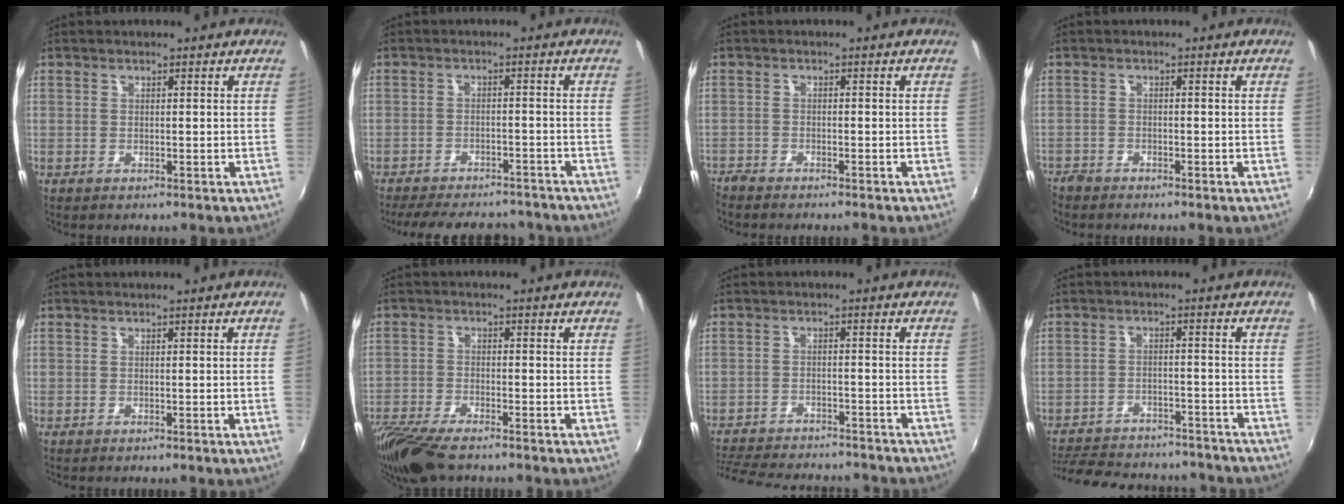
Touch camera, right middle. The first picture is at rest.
{"total": 16.2, "force": [-13.8, 5.4, 6.5], "torque": [-0.141, -0.002, -0.182]}
{"total": 3.1, "force": [-3.0, 0.5, 0.7], "torque": [-0.030, -0.016, -0.060]}
{"total": 3.0, "force": [-2.7, 1.2, 0.5], "torque": [-0.021, -0.010, -0.056]}
{"total": 1.0, "force": [0.1, -0.6, 0.8], "torque": [-0.004, -0.008, 0.001]}
{"total": 11.7, "force": [-9.4, 2.8, 6.3], "torque": [-0.154, -0.040, -0.175]}
{"total": 17.8, "force": [-15.6, 4.8, 7.1], "torque": [-0.155, -0.013, -0.221]}
{"total": 21.8, "force": [-18.9, 7.1, 8.1], "torque": [-0.178, 0.007, -0.248]}